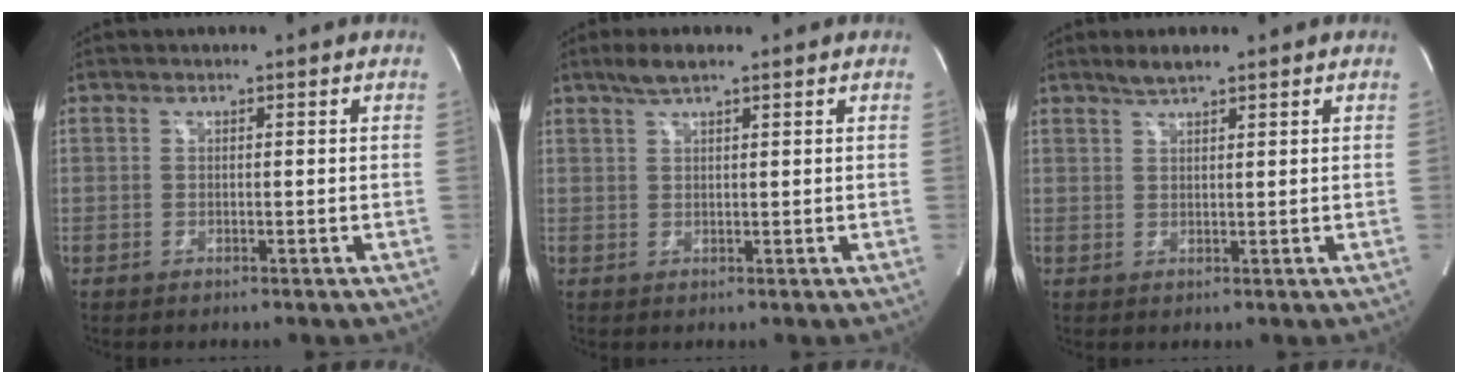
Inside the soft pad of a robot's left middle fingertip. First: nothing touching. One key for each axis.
{"total": 3.2, "fx": 2.4, "fy": 0.5, "fz": 2.1, "tx": -0.048, "ty": 0.008, "tz": 0.048}
{"total": 2.5, "fx": 2.1, "fy": 0.3, "fz": 1.3, "tx": -0.033, "ty": 0.006, "tz": 0.041}